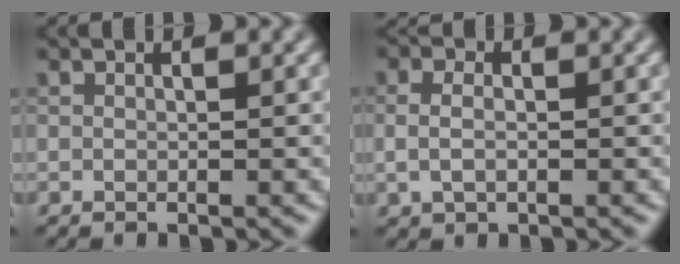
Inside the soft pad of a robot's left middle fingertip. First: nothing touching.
{"total": 1.9, "force": [-0.1, 1.2, 1.4], "torque": [-0.036, 0.000, -0.001]}